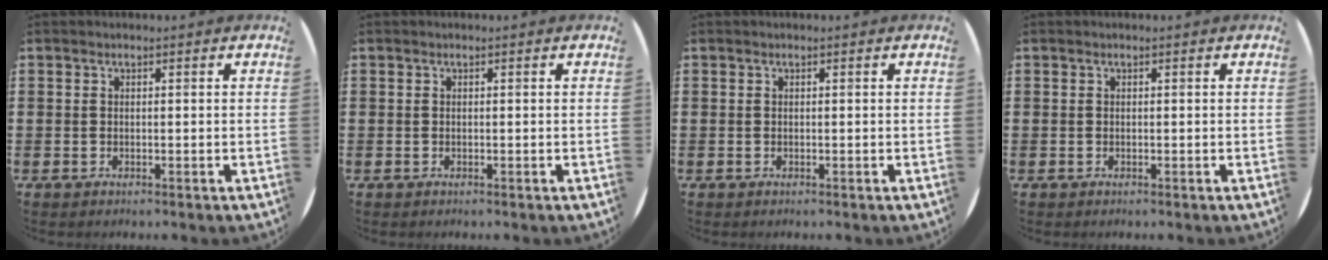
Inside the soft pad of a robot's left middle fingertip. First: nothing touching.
{"total": 0.0}
{"total": 0.0}
{"total": 0.0}